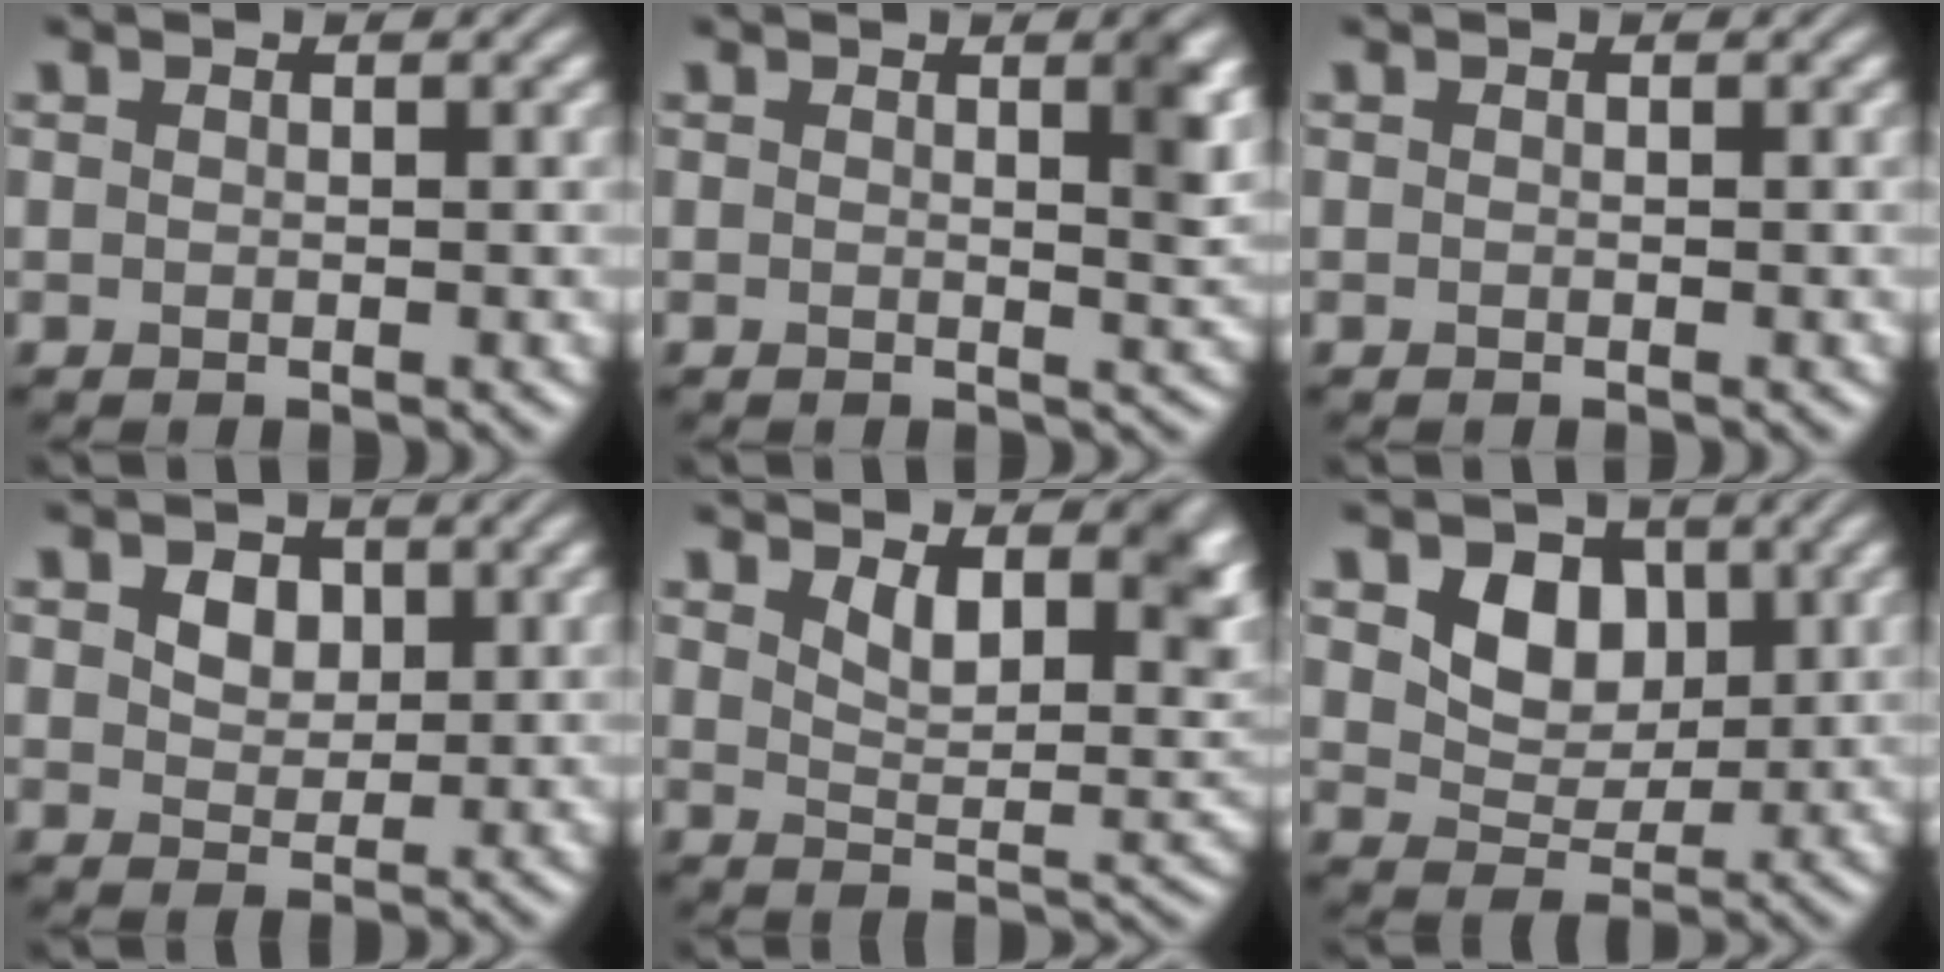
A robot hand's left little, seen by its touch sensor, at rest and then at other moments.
{"total": 3.0, "force": [1.2, 0.8, 2.6], "torque": [-0.022, 0.003, 0.014]}
{"total": 0.0}
{"total": 3.0, "force": [1.3, 2.1, 1.7], "torque": [-0.034, 0.003, 0.010]}
{"total": 6.0, "force": [3.3, 2.7, 4.2], "torque": [-0.066, -0.013, 0.049]}
{"total": 4.7, "force": [1.7, 3.5, 2.7], "torque": [-0.056, -0.012, 0.024]}